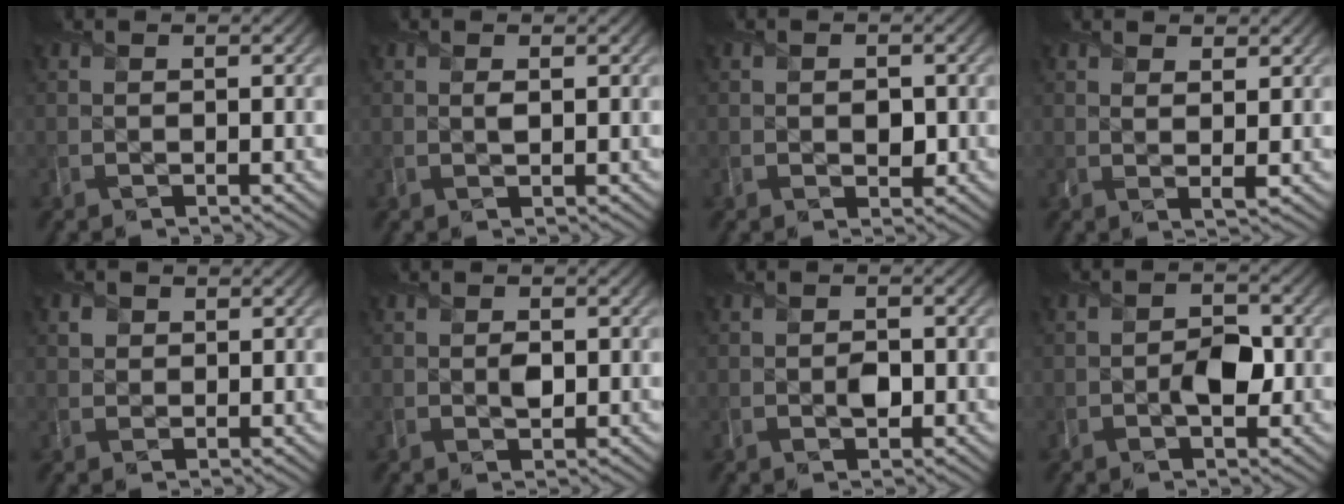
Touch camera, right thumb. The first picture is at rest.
{"total": 1.0, "force": [0.4, 0.4, 0.8], "torque": [-0.020, -0.001, 0.008]}
{"total": 1.9, "force": [-0.3, 1.6, 1.0], "torque": [-0.016, -0.010, -0.006]}
{"total": 2.3, "force": [1.6, 0.6, 1.6], "torque": [-0.036, -0.005, 0.030]}
{"total": 1.8, "force": [1.0, 1.5, 0.4], "torque": [-0.016, -0.002, 0.014]}
{"total": 1.4, "force": [0.0, 0.9, 1.0], "torque": [-0.020, -0.006, -0.001]}
{"total": 1.9, "force": [-0.5, 1.3, 1.2], "torque": [-0.023, -0.009, -0.010]}
{"total": 3.7, "force": [-1.0, 2.2, 2.8], "torque": [-0.045, -0.003, -0.019]}